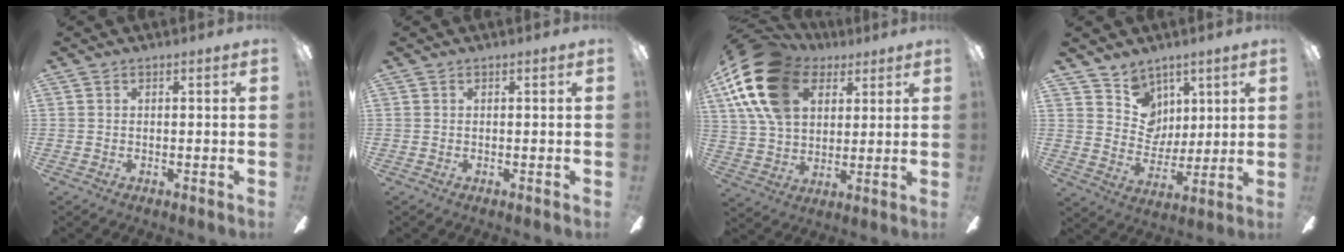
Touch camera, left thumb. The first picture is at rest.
{"total": 0.0}
{"total": 20.6, "force": [8.8, 13.9, 12.4], "torque": [-0.267, -0.019, 0.161]}
{"total": 9.6, "force": [5.6, 7.6, 1.6], "torque": [-0.030, -0.040, 0.111]}